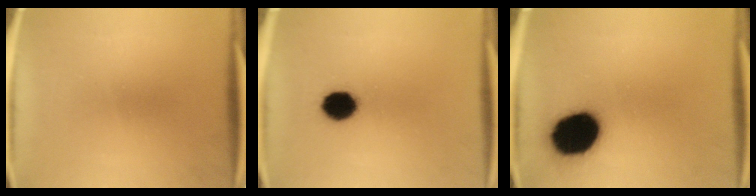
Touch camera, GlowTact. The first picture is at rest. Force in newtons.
{"total": 8.0}
{"total": 17.0}